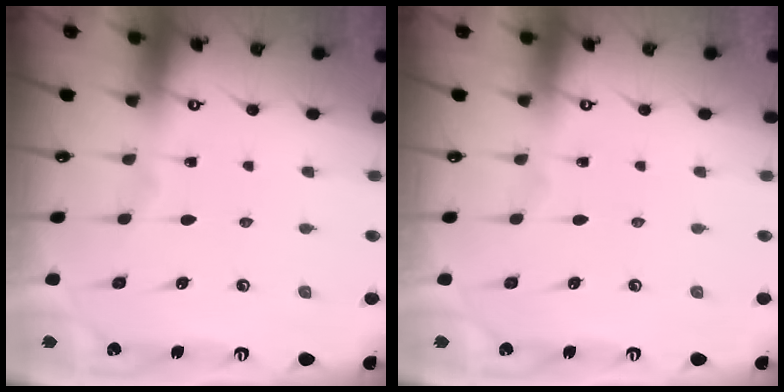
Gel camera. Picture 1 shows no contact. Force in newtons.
{"total": 0.0}